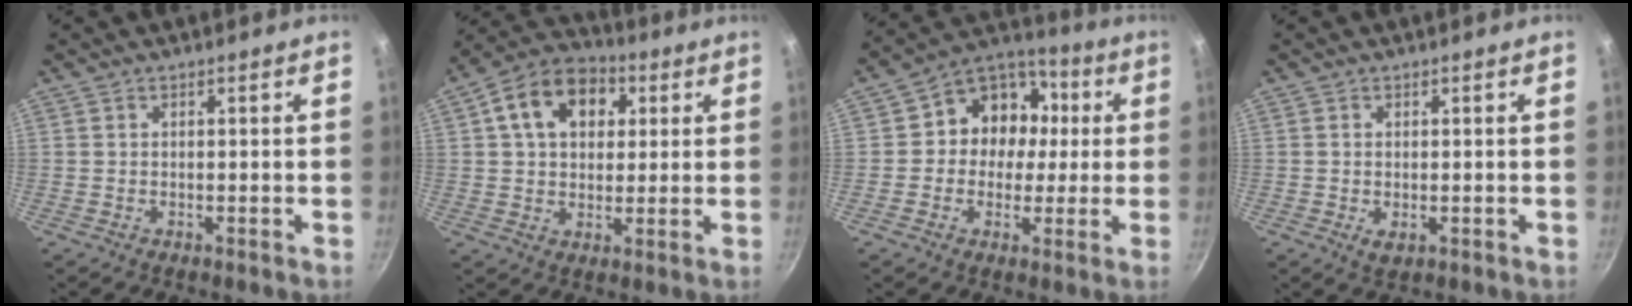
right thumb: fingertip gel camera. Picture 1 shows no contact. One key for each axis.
{"total": 13.8, "fx": 4.2, "fy": 9.9, "fz": 8.7, "tx": -0.121, "ty": 0.016, "tz": 0.053}
{"total": 12.8, "fx": 1.0, "fy": 11.1, "fz": 6.3, "tx": -0.050, "ty": 0.028, "tz": -0.006}
{"total": 2.2, "fx": -0.3, "fy": 1.4, "fz": 1.7, "tx": -0.028, "ty": -0.006, "tz": -0.002}